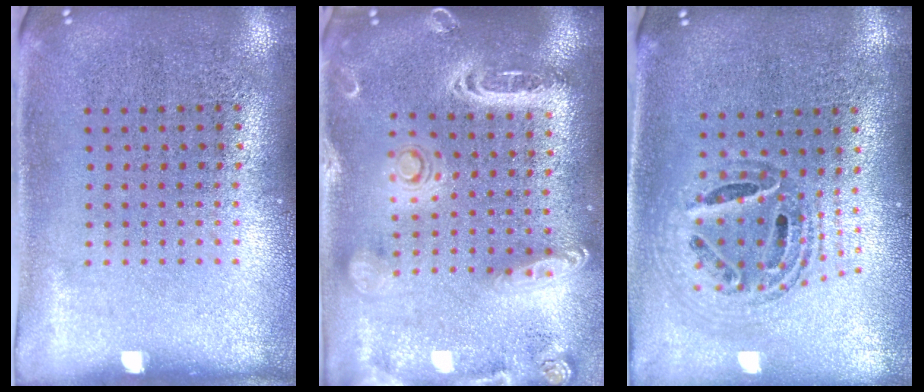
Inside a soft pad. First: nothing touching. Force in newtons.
{"total": 2.7, "press": 2.3, "slide": 1.4}
{"total": 1.0, "press": 1.0, "slide": 0.2}